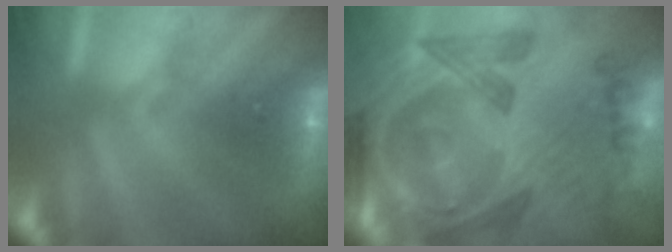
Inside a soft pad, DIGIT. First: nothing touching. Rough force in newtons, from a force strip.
{"total": 11.8}